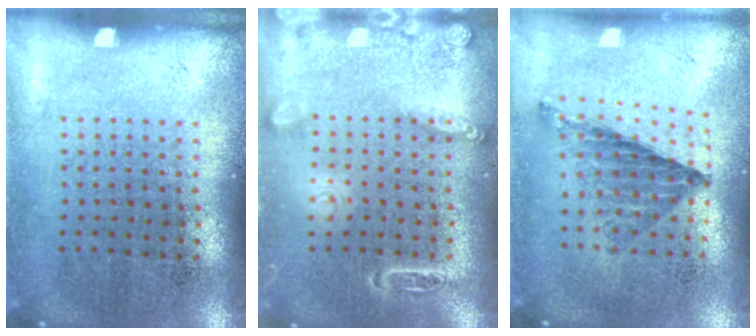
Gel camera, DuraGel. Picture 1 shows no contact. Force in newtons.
{"total": 2.7, "press": 2.7, "slide": 0.3}
{"total": 0.7, "press": 0.7, "slide": 0.1}